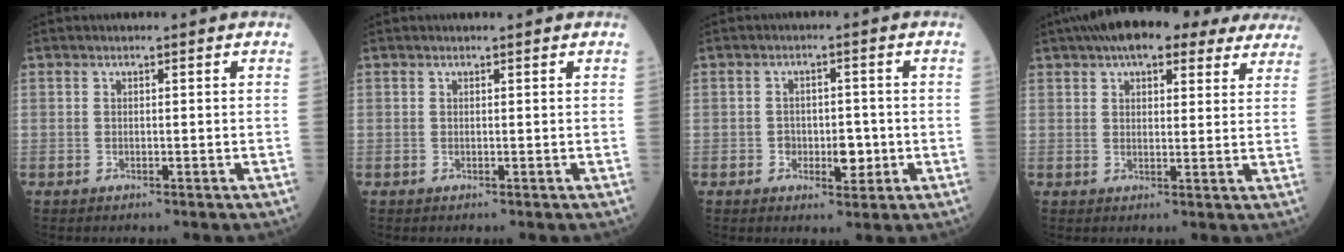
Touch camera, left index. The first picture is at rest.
{"total": 1.1, "force": [1.0, -0.1, 0.3], "torque": [-0.009, 0.005, 0.014]}
{"total": 3.8, "force": [-0.9, 2.4, 2.8], "torque": [-0.033, 0.005, -0.009]}
{"total": 16.2, "force": [12.9, 5.6, 7.9], "torque": [-0.103, 0.049, 0.160]}